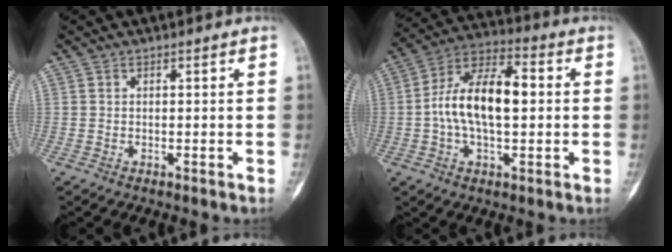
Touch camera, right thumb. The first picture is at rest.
{"total": 15.2, "force": [0.3, 7.9, 13.0], "torque": [-0.225, 0.033, -0.005]}